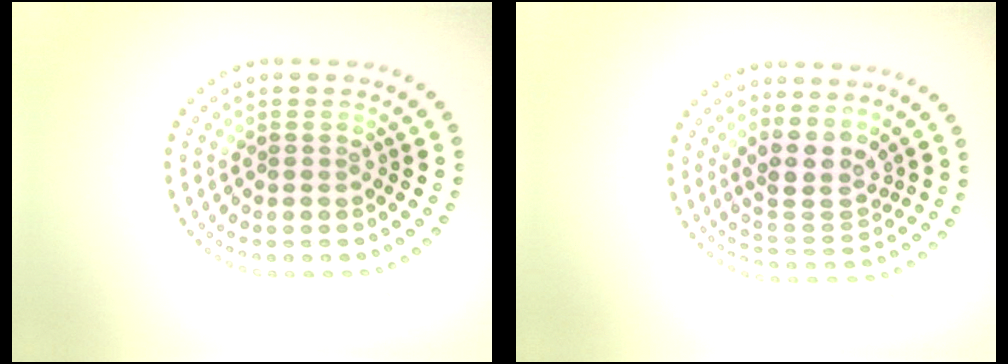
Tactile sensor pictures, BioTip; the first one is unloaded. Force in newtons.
{"total": 3.7, "press": 3.1, "slide": 2.0}